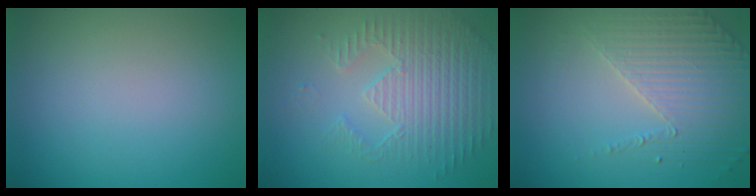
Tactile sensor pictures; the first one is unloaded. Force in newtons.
{"total": 3.8, "press": 3.7, "slide": 1.0}
{"total": 4.1, "press": 3.3, "slide": 2.4}